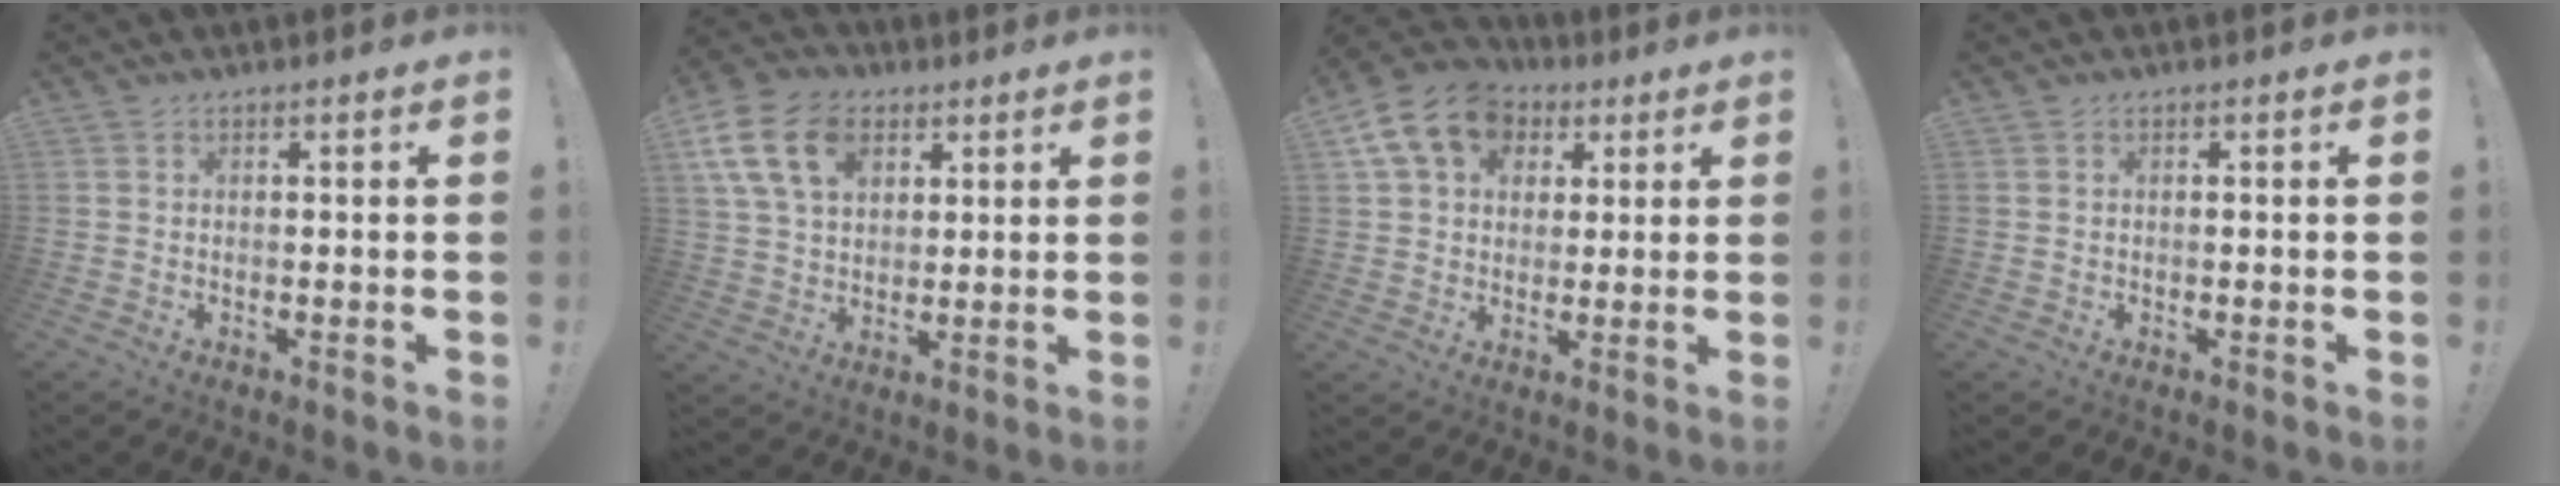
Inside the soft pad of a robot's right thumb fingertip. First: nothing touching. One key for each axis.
{"total": 15.7, "fx": 6.6, "fy": 11.1, "fz": 9.0, "tx": -0.155, "ty": -0.015, "tz": 0.129}
{"total": 15.0, "fx": 5.8, "fy": 11.6, "fz": 7.6, "tx": -0.115, "ty": -0.013, "tz": 0.115}
{"total": 0.0}